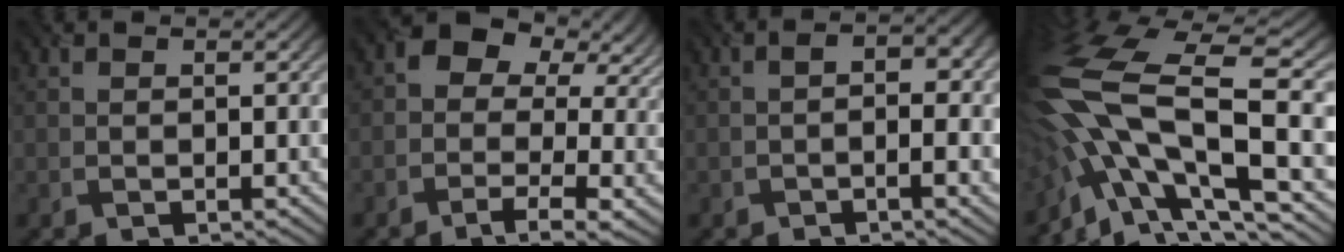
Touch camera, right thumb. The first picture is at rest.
{"total": 11.6, "force": [1.3, 7.3, 9.0], "torque": [-0.135, 0.010, 0.020]}
{"total": 4.1, "force": [-0.9, 1.2, 3.7], "torque": [-0.058, -0.002, -0.011]}
{"total": 18.8, "force": [-4.2, 7.5, 16.8], "torque": [-0.347, -0.015, -0.073]}